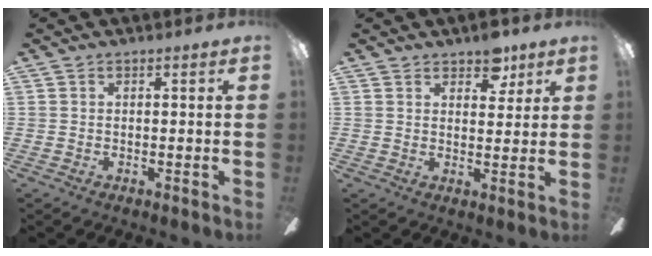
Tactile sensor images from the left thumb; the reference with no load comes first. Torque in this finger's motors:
{"motor_torque": [0.91, 0.26, 0.71, -0.28, 0.00]}